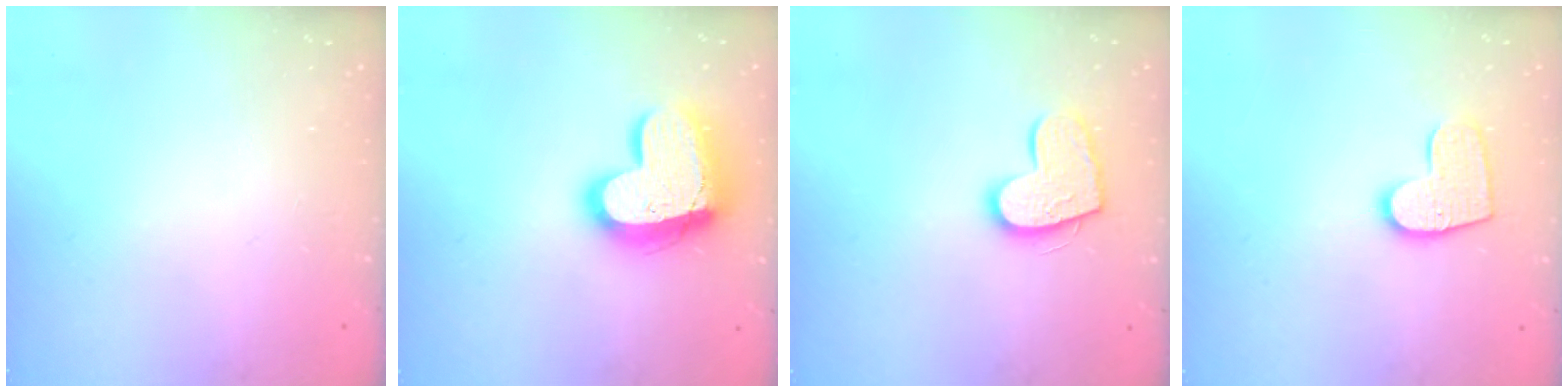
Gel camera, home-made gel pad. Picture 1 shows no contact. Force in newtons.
{"total": 19.3, "press": 19.2, "slide": 2.0}
{"total": 13.3, "press": 13.3, "slide": 0.9}
{"total": 11.3, "press": 11.3, "slide": 0.7}